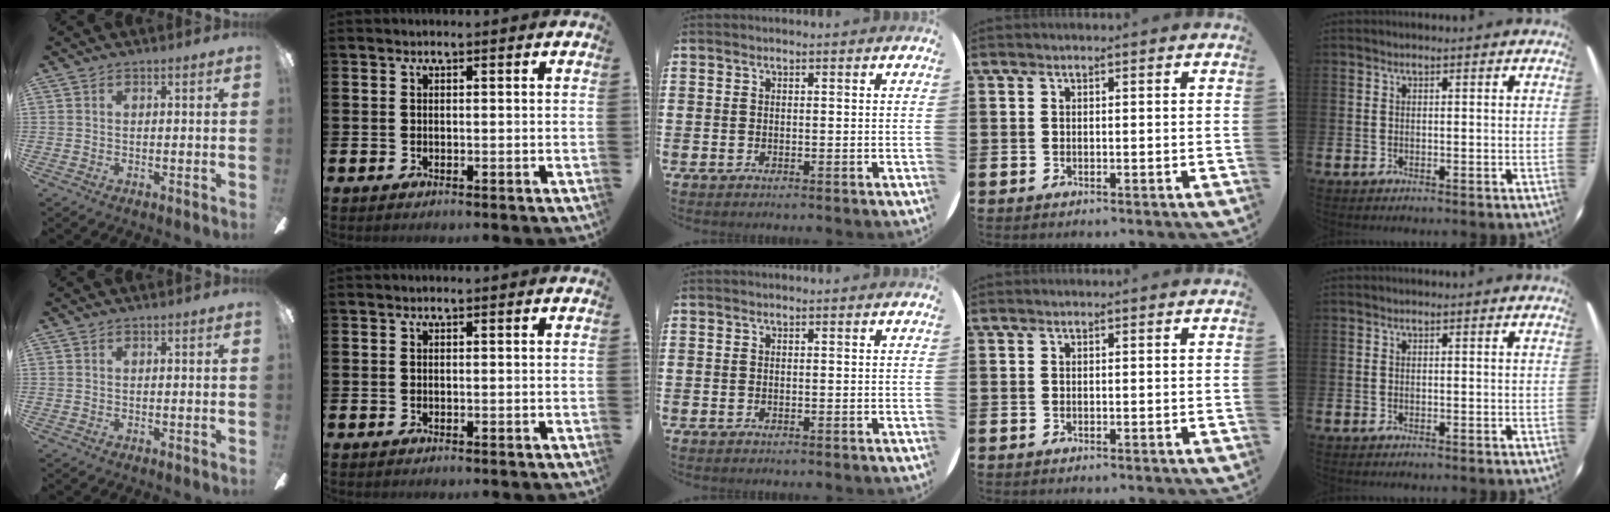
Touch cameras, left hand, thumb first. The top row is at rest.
{}